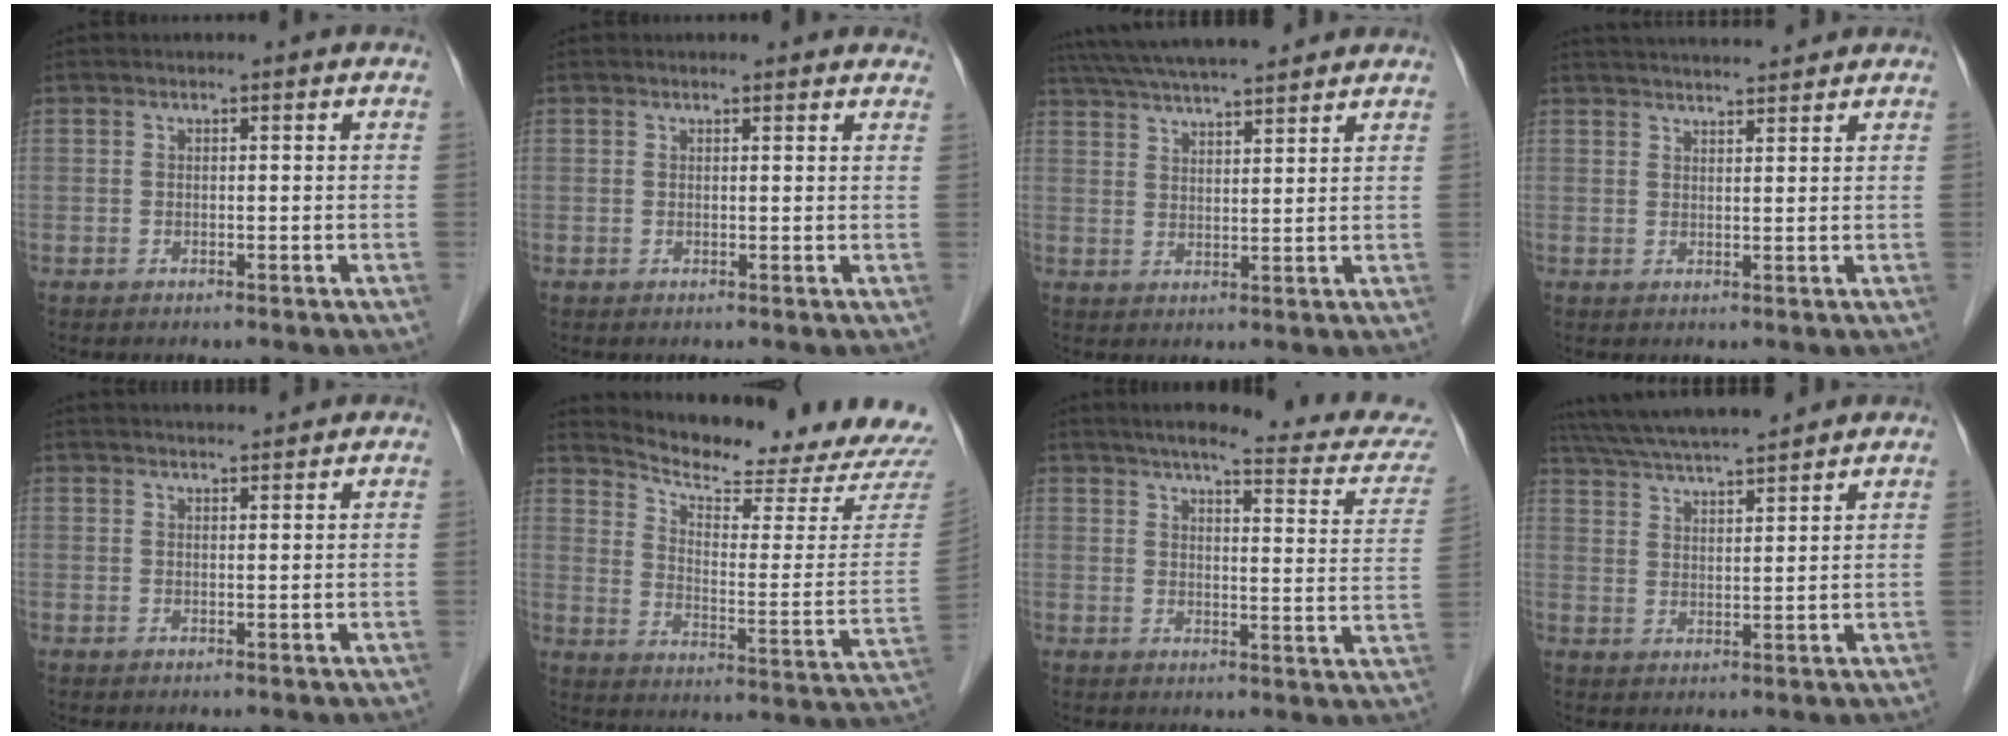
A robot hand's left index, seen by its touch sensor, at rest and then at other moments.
{"total": 4.8, "force": [4.4, 1.1, 1.3], "torque": [-0.009, 0.014, 0.037]}
{"total": 14.4, "force": [12.8, 1.7, 6.4], "torque": [-0.113, 0.039, 0.201]}
{"total": 9.1, "force": [8.6, 0.6, 3.0], "torque": [-0.050, 0.028, 0.123]}
{"total": 6.1, "force": [5.8, 0.5, 2.0], "torque": [-0.028, 0.028, 0.077]}
{"total": 21.6, "force": [20.9, 1.1, 5.4], "torque": [-0.091, -0.108, 0.262]}
{"total": 17.9, "force": [16.2, 1.6, 7.4], "torque": [-0.084, -0.036, 0.189]}
{"total": 12.9, "force": [11.6, 0.7, 5.5], "torque": [-0.104, 0.031, 0.189]}